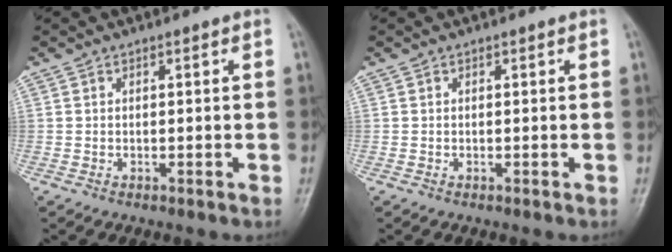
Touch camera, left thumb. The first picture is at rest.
{"total": 0.0}